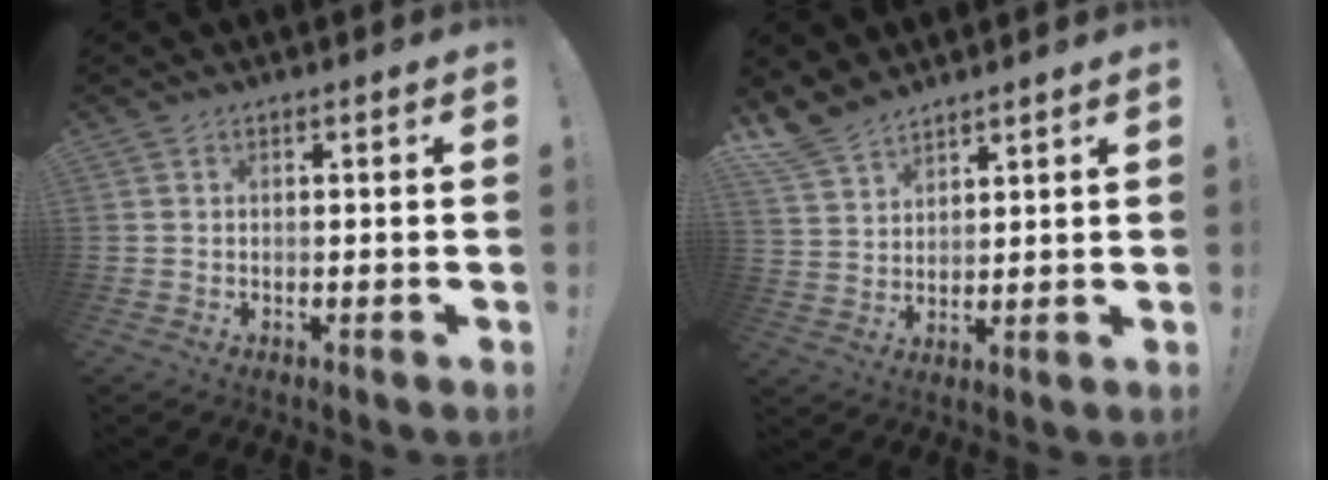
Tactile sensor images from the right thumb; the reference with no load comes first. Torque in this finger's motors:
{"motor_torque": [0.55, 0.61, 0.19, 0.14, 0.20]}